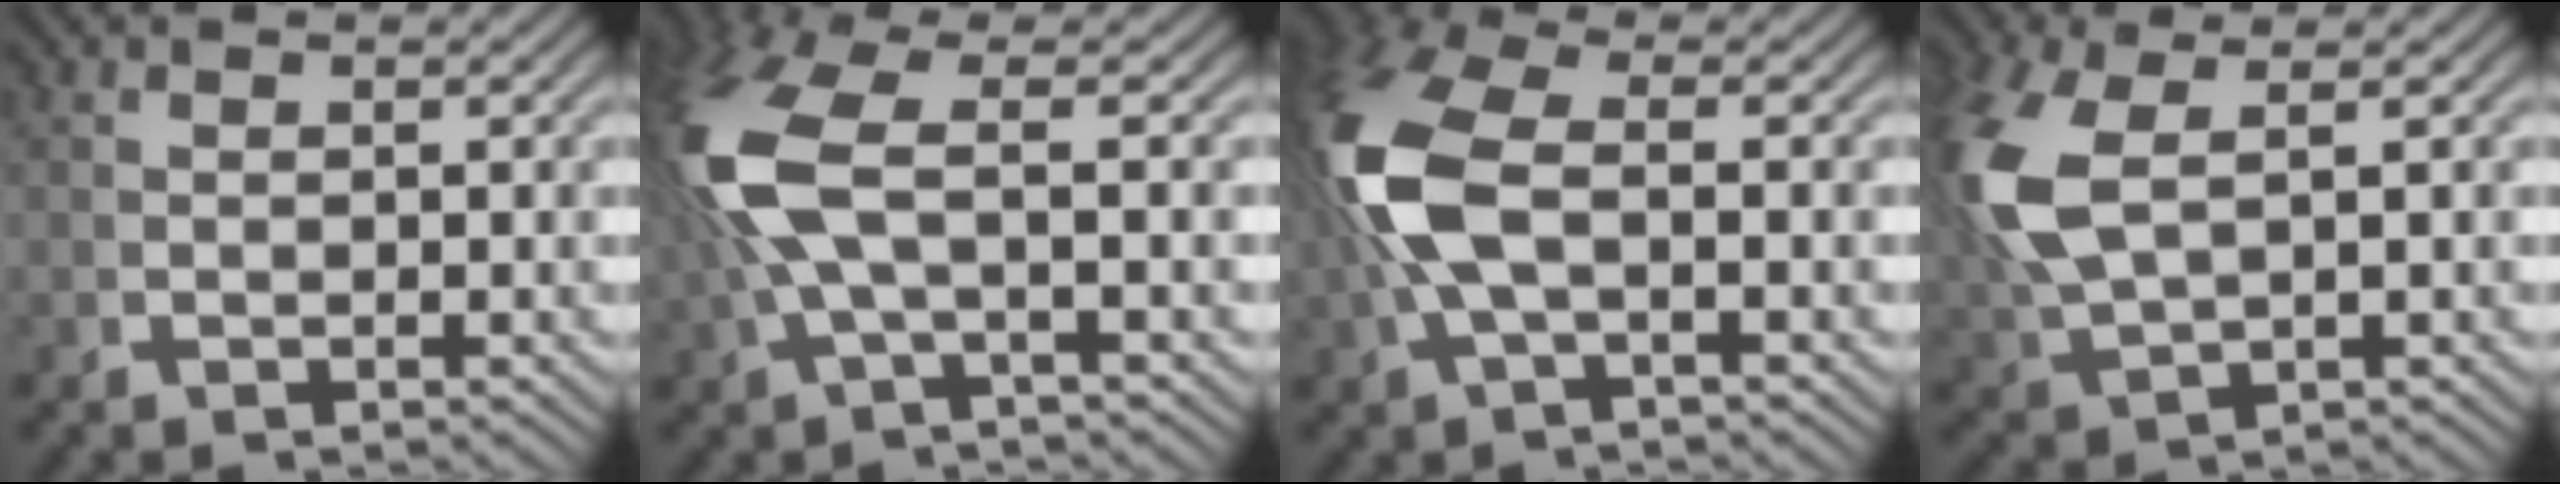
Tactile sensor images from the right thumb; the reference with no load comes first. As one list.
[{"total": 7.4, "force": [0.6, 3.0, 6.8], "torque": [-0.170, -0.005, 0.024]}, {"total": 7.7, "force": [0.2, 4.2, 6.5], "torque": [-0.171, -0.010, 0.017]}, {"total": 6.1, "force": [1.2, 3.4, 4.9], "torque": [-0.148, -0.017, 0.048]}]